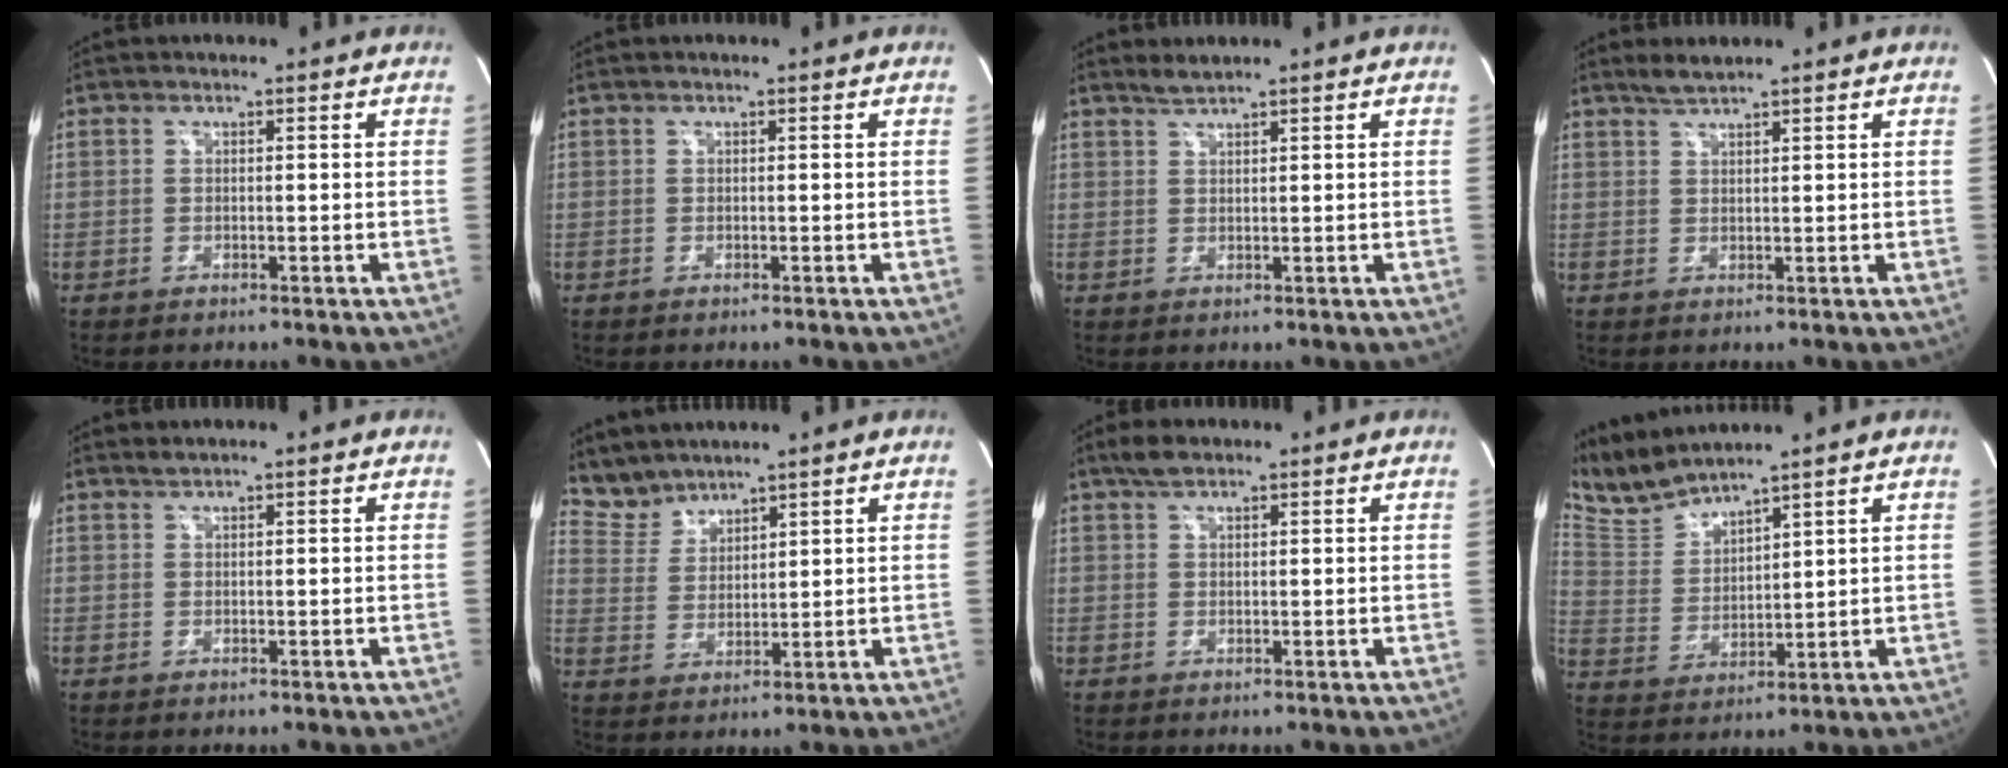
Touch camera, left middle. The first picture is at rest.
{"total": 0.0}
{"total": 1.5, "force": [1.4, -0.4, 0.3], "torque": [-0.008, 0.001, 0.032]}
{"total": 2.0, "force": [1.9, -0.3, 0.7], "torque": [-0.018, 0.002, 0.040]}
{"total": 0.6, "force": [0.5, -0.2, 0.0], "torque": [-0.007, 0.001, 0.013]}
{"total": 5.0, "force": [4.8, 1.1, -0.5], "torque": [0.001, 0.011, 0.111]}
{"total": 2.5, "force": [2.0, 0.9, 1.3], "torque": [-0.032, 0.007, 0.036]}
{"total": 7.2, "force": [7.1, -0.2, 1.0], "torque": [-0.045, 0.009, 0.163]}